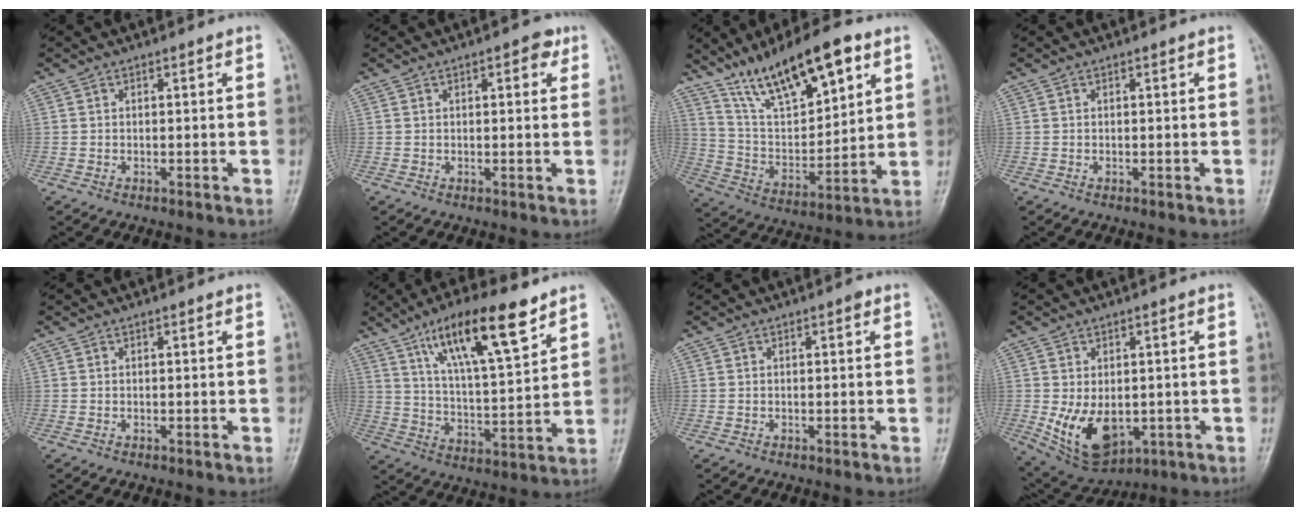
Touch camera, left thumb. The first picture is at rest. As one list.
[{"total": 3.2, "force": [1.5, 1.4, 2.4], "torque": [-0.020, 0.000, 0.014]}, {"total": 18.9, "force": [11.6, 6.7, 13.3], "torque": [-0.188, -0.046, 0.214]}, {"total": 0.0}, {"total": 0.0}, {"total": 16.9, "force": [10.1, 4.5, 12.8], "torque": [-0.200, -0.041, 0.180]}, {"total": 0.7, "force": [0.3, 0.3, 0.6], "torque": [-0.007, 0.001, 0.000]}, {"total": 10.8, "force": [-1.6, 7.0, 8.1], "torque": [-0.122, -0.012, -0.005]}]